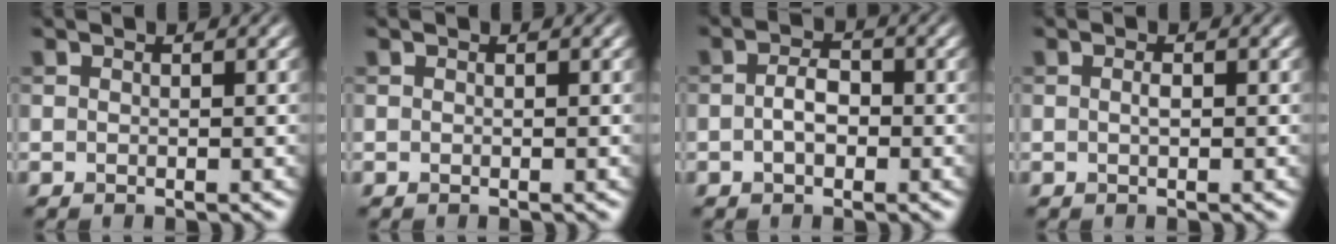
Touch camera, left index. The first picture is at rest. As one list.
[{"total": 0.0}, {"total": 2.4, "force": [-0.4, 1.5, 1.9], "torque": [-0.039, 0.003, -0.011]}, {"total": 0.7, "force": [0.0, 0.2, 0.6], "torque": [-0.014, 0.002, 0.001]}]